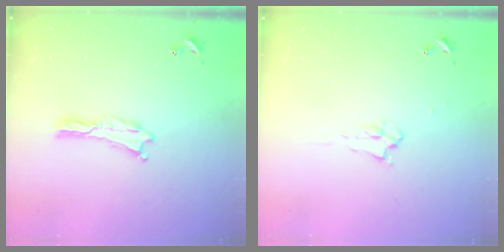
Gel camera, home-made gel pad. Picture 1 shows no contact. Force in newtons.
{"total": 2.2, "press": 2.2, "slide": 0.4}